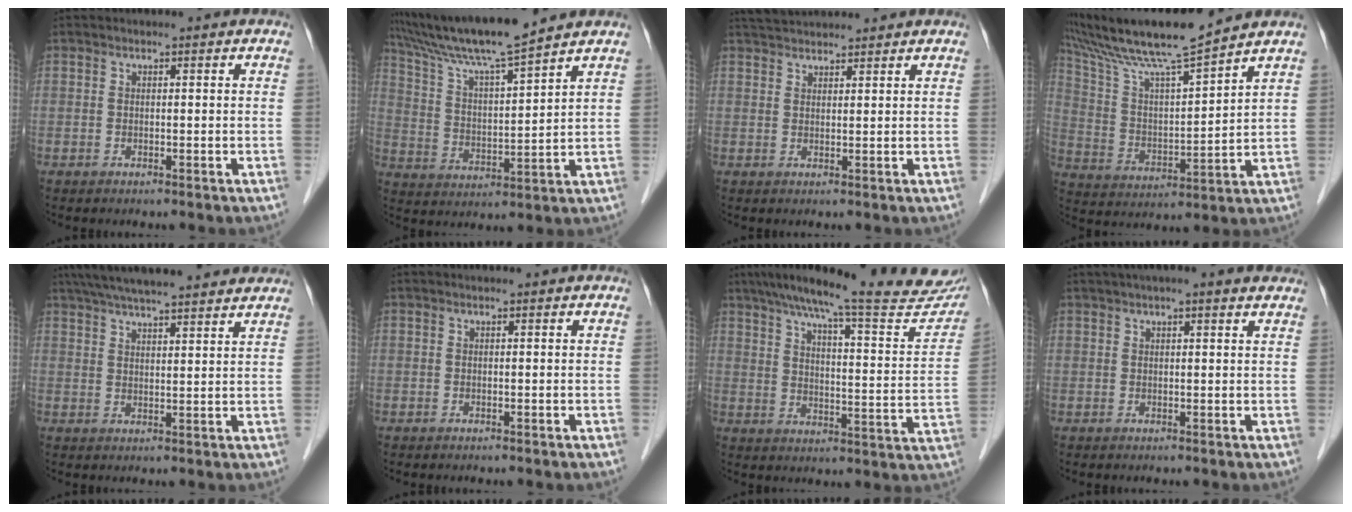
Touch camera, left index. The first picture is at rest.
{"total": 12.6, "force": [11.2, -1.2, 5.7], "torque": [-0.113, 0.013, 0.205]}
{"total": 5.5, "force": [5.3, 0.7, 1.5], "torque": [-0.029, 0.040, 0.089]}
{"total": 14.7, "force": [12.7, -0.6, 7.3], "torque": [-0.146, 0.015, 0.231]}
{"total": 17.6, "force": [15.3, 1.9, 8.5], "torque": [-0.141, 0.048, 0.217]}
{"total": 0.0}
{"total": 25.8, "force": [22.4, 2.8, 12.6], "torque": [-0.190, -0.038, 0.283]}
{"total": 8.1, "force": [6.5, 1.0, 4.8], "torque": [-0.068, 0.032, 0.079]}